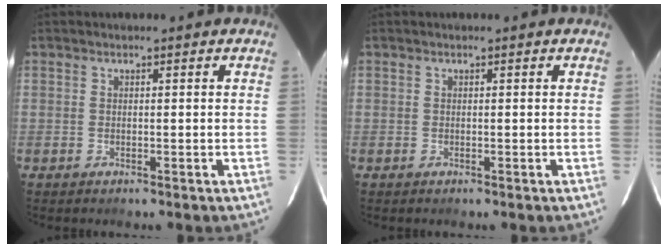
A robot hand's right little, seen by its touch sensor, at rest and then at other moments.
{"total": 0.0}